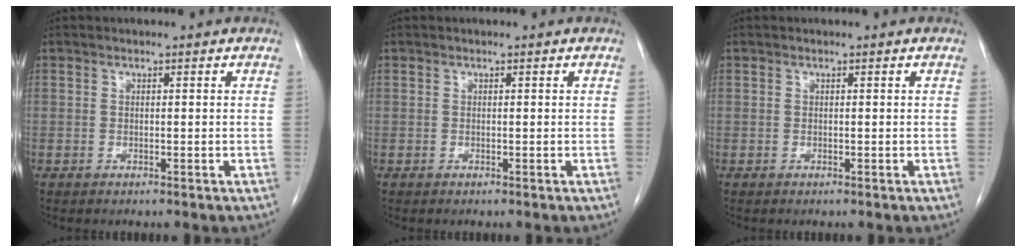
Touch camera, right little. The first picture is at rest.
{"total": 0.0}
{"total": 0.0}